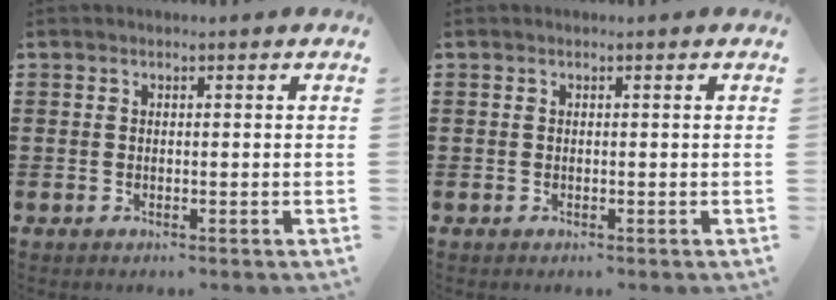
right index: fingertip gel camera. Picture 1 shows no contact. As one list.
[{"total": 0.0}]